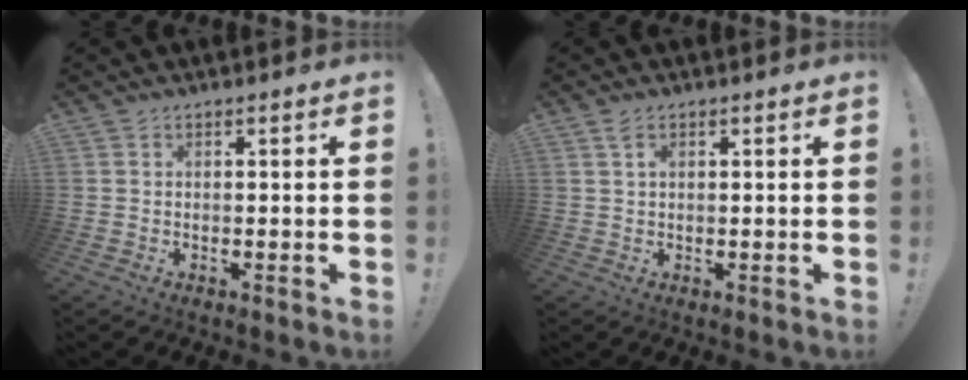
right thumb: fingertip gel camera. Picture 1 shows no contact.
{"total": 2.0, "force": [0.9, 1.0, 1.5], "torque": [-0.031, 0.002, 0.015]}